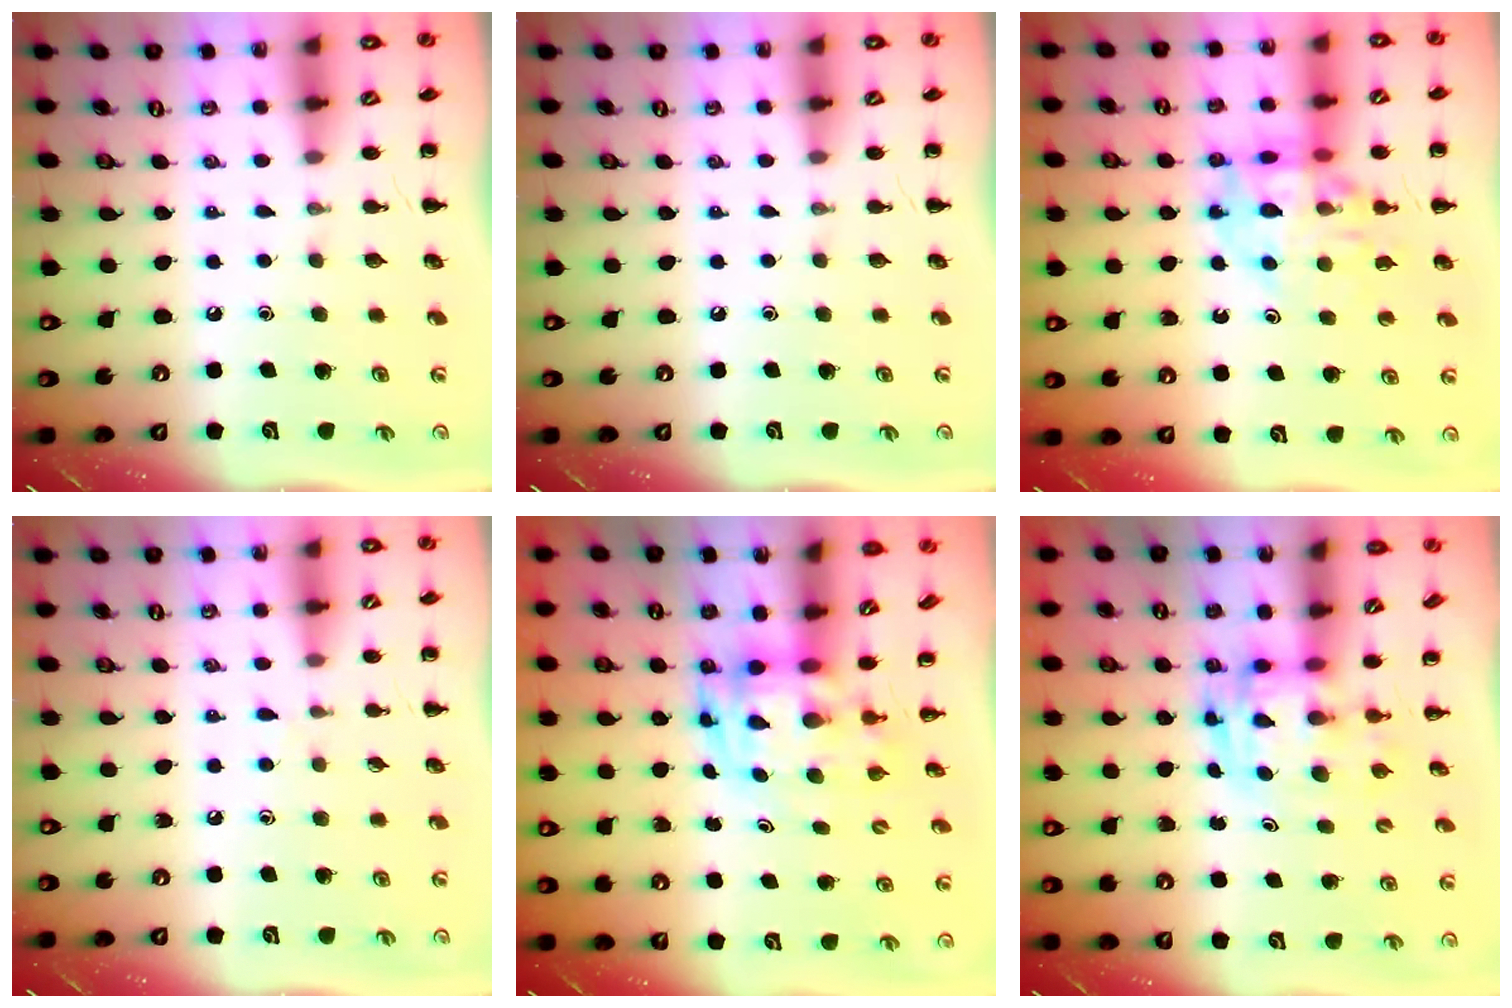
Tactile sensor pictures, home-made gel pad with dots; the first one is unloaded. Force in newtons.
{"total": 0.0}
{"total": 14.6, "press": 14.2, "slide": 3.4}
{"total": 4.4, "press": 4.1, "slide": 1.6}
{"total": 3.5, "press": 3.5, "slide": 0.7}
{"total": 2.8, "press": 2.7, "slide": 0.5}